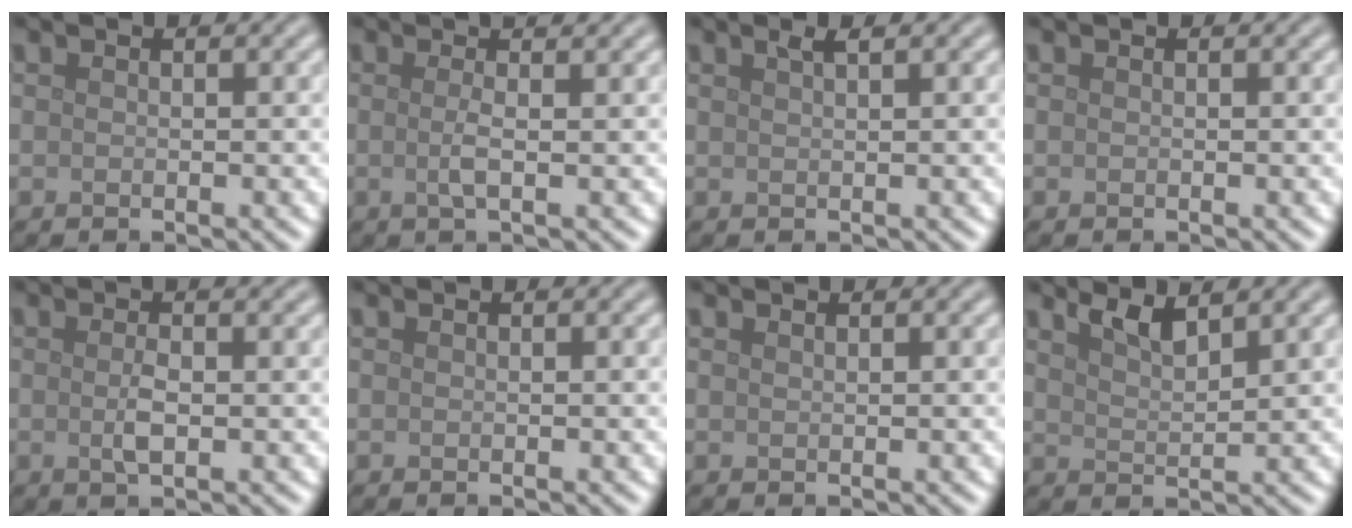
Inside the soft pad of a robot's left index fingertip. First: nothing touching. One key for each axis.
{"total": 2.1, "fx": 0.2, "fy": 0.5, "fz": 2.1, "tx": -0.036, "ty": 0.004, "tz": -0.001}
{"total": 1.1, "fx": 0.7, "fy": 0.3, "fz": 0.8, "tx": -0.010, "ty": 0.001, "tz": 0.010}
{"total": 0.0}
{"total": 2.1, "fx": 0.1, "fy": 0.5, "fz": 2.1, "tx": -0.041, "ty": 0.001, "tz": 0.001}
{"total": 0.0}
{"total": 0.0}
{"total": 2.5, "fx": 2.0, "fy": 0.5, "fz": 1.4, "tx": -0.025, "ty": -0.002, "tz": 0.040}